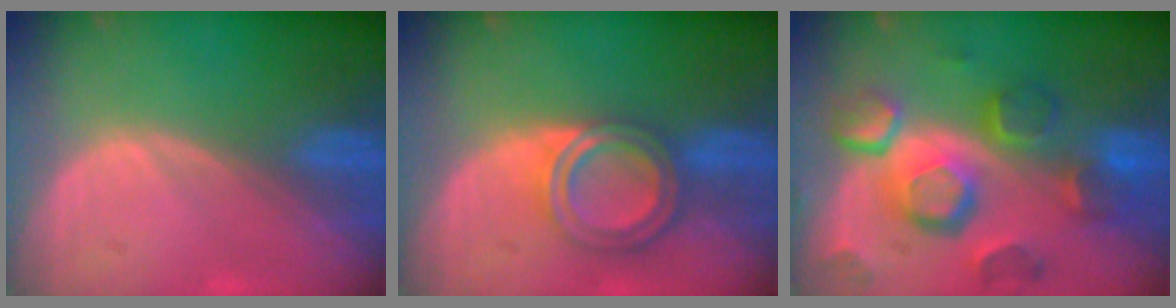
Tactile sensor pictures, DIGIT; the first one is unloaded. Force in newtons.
{"total": 6.4, "press": 5.8, "slide": 2.8}
{"total": 12.5, "press": 10.8, "slide": 6.2}